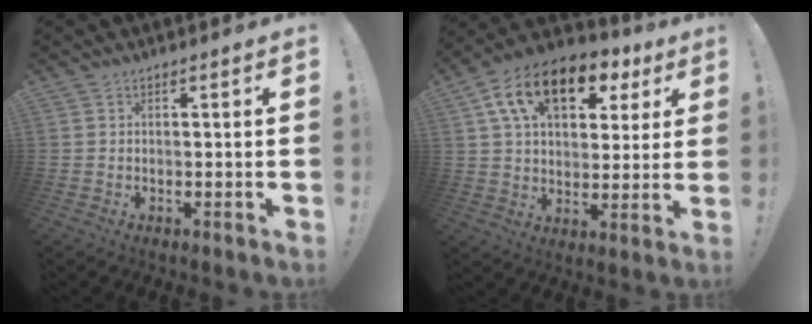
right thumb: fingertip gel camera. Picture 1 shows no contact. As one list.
[{"total": 16.9, "force": [8.2, 10.2, 10.8], "torque": [-0.173, -0.031, 0.146]}]